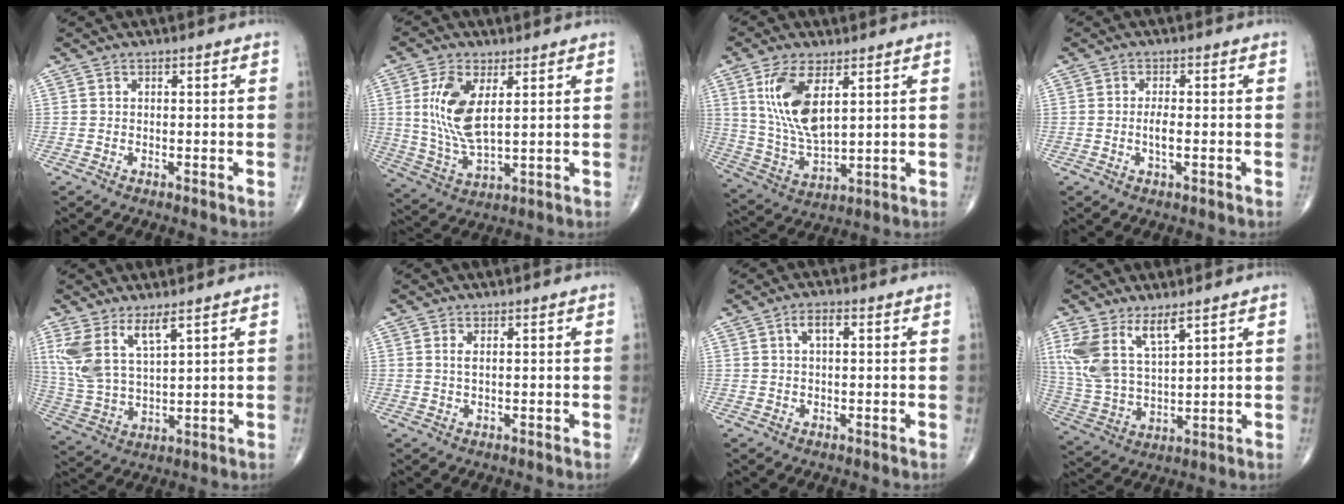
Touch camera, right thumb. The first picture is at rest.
{"total": 11.4, "force": [2.9, 5.1, 9.8], "torque": [-0.204, -0.015, 0.066]}
{"total": 13.0, "force": [4.7, 5.7, 10.7], "torque": [-0.215, -0.023, 0.103]}
{"total": 2.7, "force": [-0.5, 0.8, 2.5], "torque": [-0.053, -0.001, -0.010]}
{"total": 10.2, "force": [5.7, 3.6, 7.7], "torque": [-0.167, -0.026, 0.127]}
{"total": 1.3, "force": [0.5, 0.4, 1.1], "torque": [-0.026, -0.001, 0.012]}
{"total": 3.6, "force": [1.1, 1.5, 3.1], "torque": [-0.057, 0.010, 0.018]}
{"total": 11.5, "force": [6.4, 4.6, 8.4], "torque": [-0.177, -0.025, 0.142]}